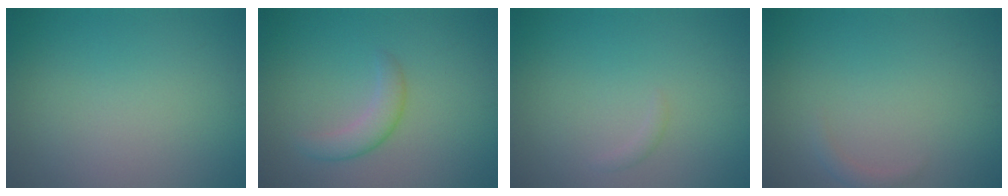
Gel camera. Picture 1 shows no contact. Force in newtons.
{"total": 2.4, "press": 2.4, "slide": 0.1}
{"total": 0.6, "press": 0.6, "slide": 0.1}
{"total": 0.8, "press": 0.8, "slide": 0.1}